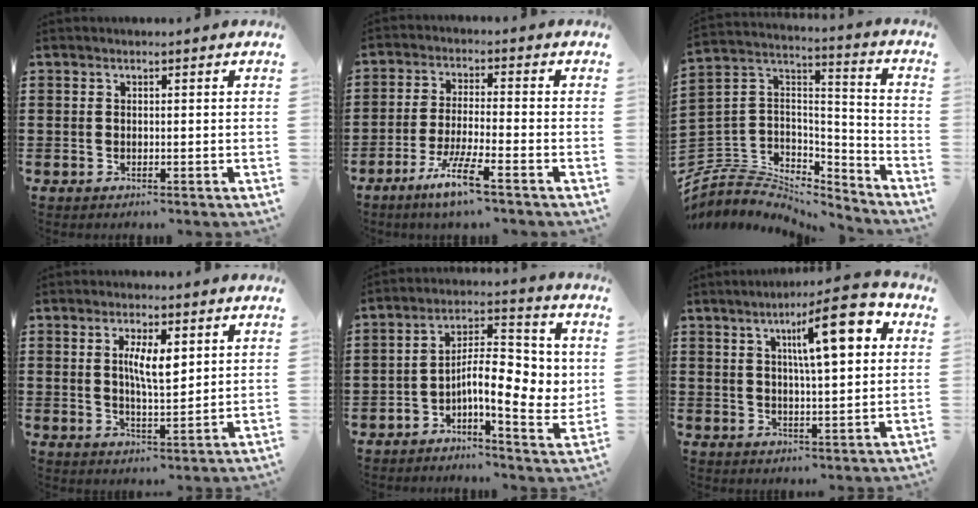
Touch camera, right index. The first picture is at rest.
{"total": 7.3, "force": [-5.1, 0.1, 5.3], "torque": [-0.120, -0.015, -0.100]}
{"total": 5.2, "force": [-4.0, 3.2, 0.5], "torque": [-0.042, -0.015, -0.088]}
{"total": 5.6, "force": [1.7, 1.6, 5.1], "torque": [-0.097, 0.000, 0.026]}
{"total": 9.6, "force": [-0.7, 3.8, 8.8], "torque": [-0.138, -0.006, -0.019]}
{"total": 11.5, "force": [4.2, 2.5, 10.4], "torque": [-0.166, -0.005, 0.061]}